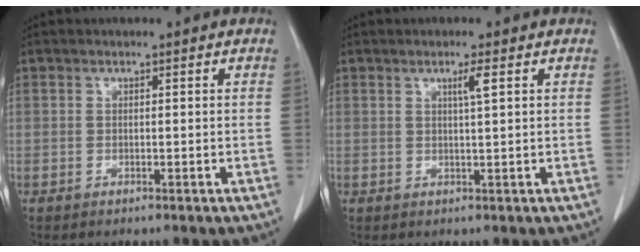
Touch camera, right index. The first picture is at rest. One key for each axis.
{"total": 1.9, "fx": 0.8, "fy": -0.4, "fz": 1.7, "tx": -0.034, "ty": -0.004, "tz": 0.014}